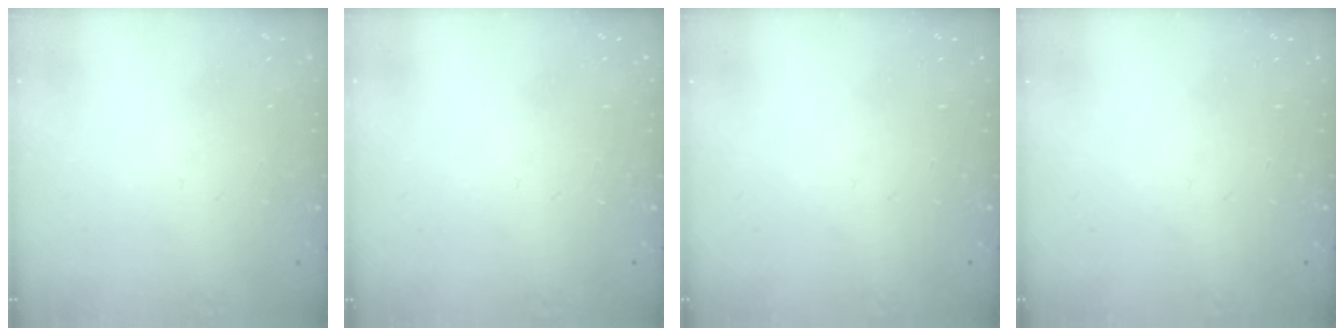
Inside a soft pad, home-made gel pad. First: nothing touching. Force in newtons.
{"total": 0.0}
{"total": 0.0}
{"total": 0.0}